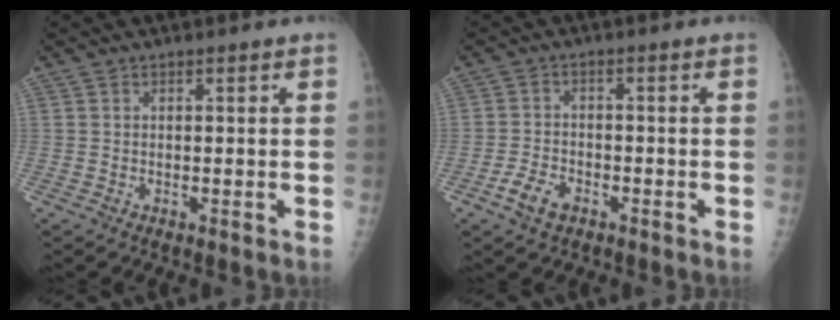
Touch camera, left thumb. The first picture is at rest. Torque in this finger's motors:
{"motor_torque": [-0.55, 0.56, -0.09, 0.04, 0.09]}